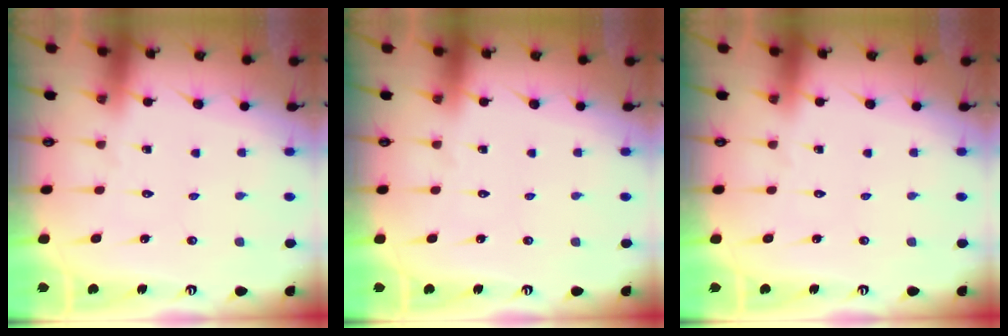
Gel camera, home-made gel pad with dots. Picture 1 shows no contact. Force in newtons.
{"total": 0.0}
{"total": 0.0}